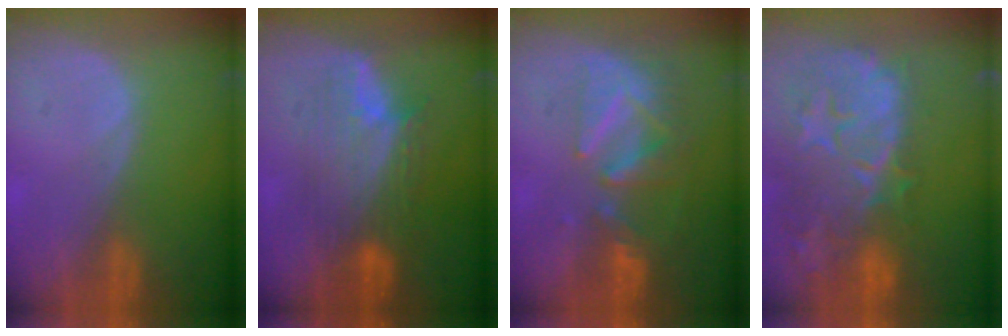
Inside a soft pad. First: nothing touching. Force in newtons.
{"total": 7.7, "press": 7.6, "slide": 0.7}
{"total": 8.2, "press": 7.4, "slide": 3.6}
{"total": 14.5, "press": 11.8, "slide": 8.5}